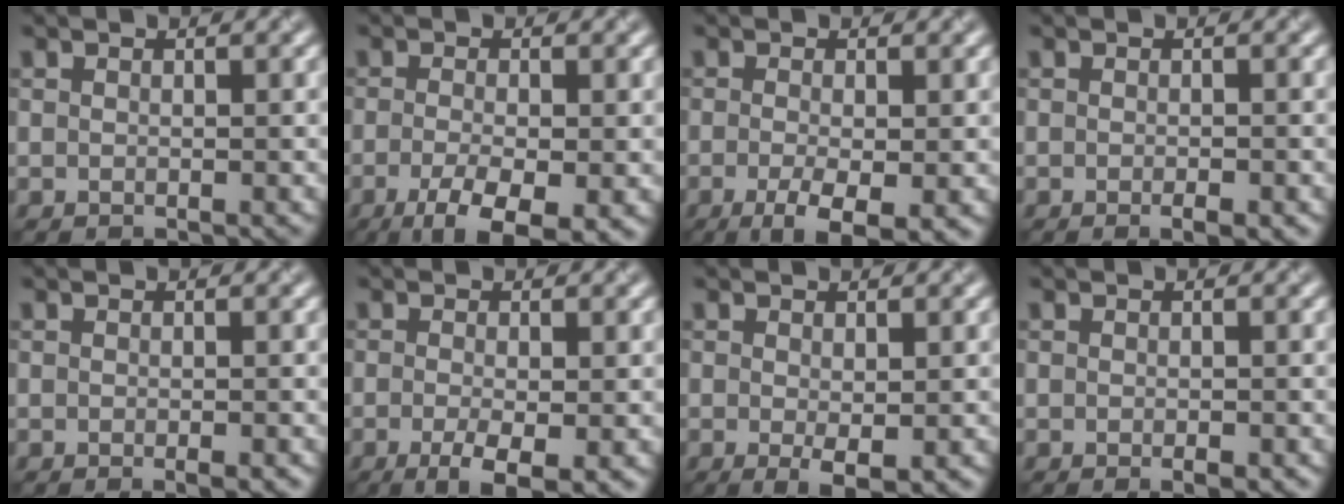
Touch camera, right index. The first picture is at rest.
{"total": 6.2, "force": [-2.9, 1.8, 5.2], "torque": [-0.096, -0.012, -0.045]}
{"total": 4.5, "force": [-1.7, 1.2, 4.0], "torque": [-0.072, -0.009, -0.029]}
{"total": 1.7, "force": [-0.9, 0.3, 1.4], "torque": [-0.017, -0.004, -0.011]}
{"total": 1.3, "force": [-0.6, 0.2, 1.2], "torque": [-0.013, -0.005, -0.008]}
{"total": 4.0, "force": [-1.6, 1.0, 3.6], "torque": [-0.065, -0.010, -0.026]}
{"total": 2.1, "force": [-0.4, 0.5, 2.0], "torque": [-0.033, -0.011, -0.004]}
{"total": 1.3, "force": [-0.7, 0.3, 1.1], "torque": [-0.015, -0.004, -0.008]}